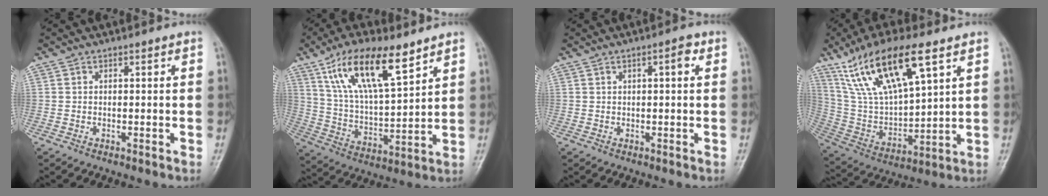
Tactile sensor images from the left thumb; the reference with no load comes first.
{"total": 16.9, "force": [10.0, 5.8, 12.3], "torque": [-0.202, -0.035, 0.191]}
{"total": 2.5, "force": [0.9, 0.7, 2.3], "torque": [-0.035, 0.005, 0.012]}
{"total": 19.6, "force": [11.0, 6.6, 14.8], "torque": [-0.270, -0.029, 0.221]}